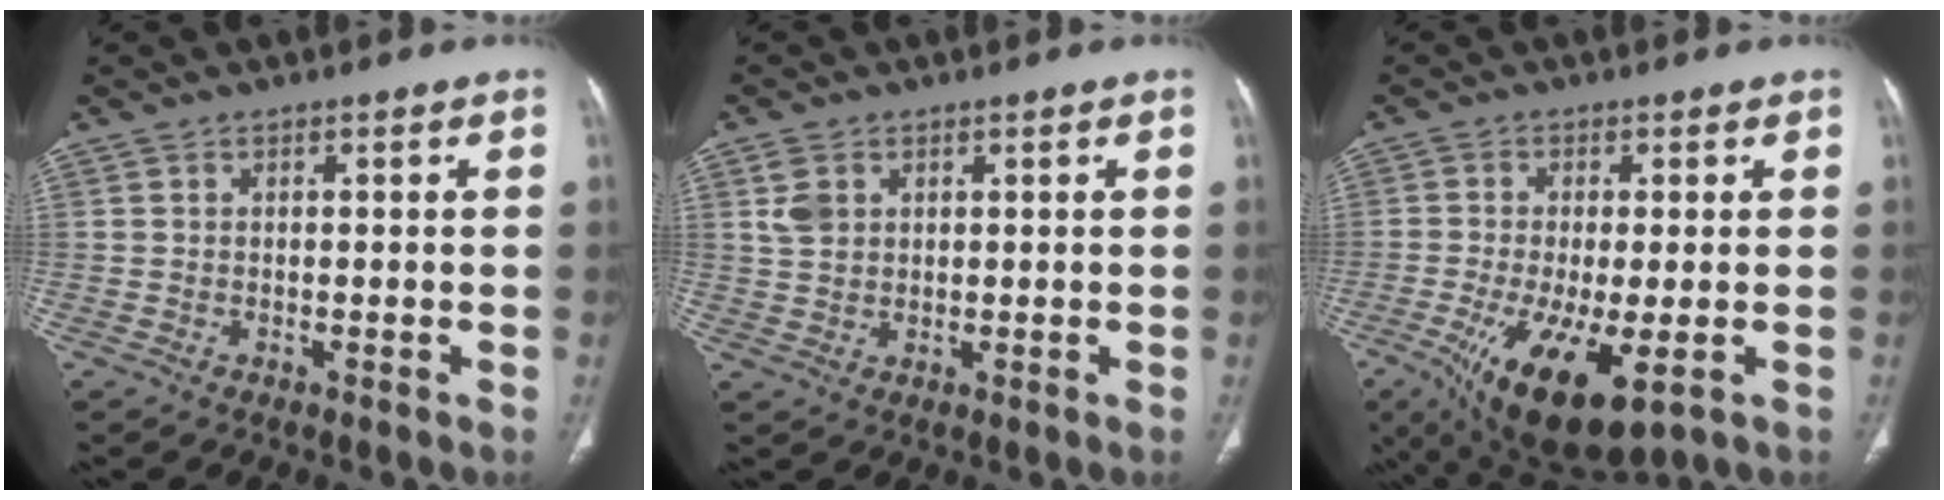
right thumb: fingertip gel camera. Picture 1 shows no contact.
{"total": 3.8, "force": [1.6, 2.8, 2.1], "torque": [-0.038, -0.001, 0.039]}
{"total": 13.8, "force": [-5.1, 4.4, 12.1], "torque": [-0.226, -0.021, -0.069]}